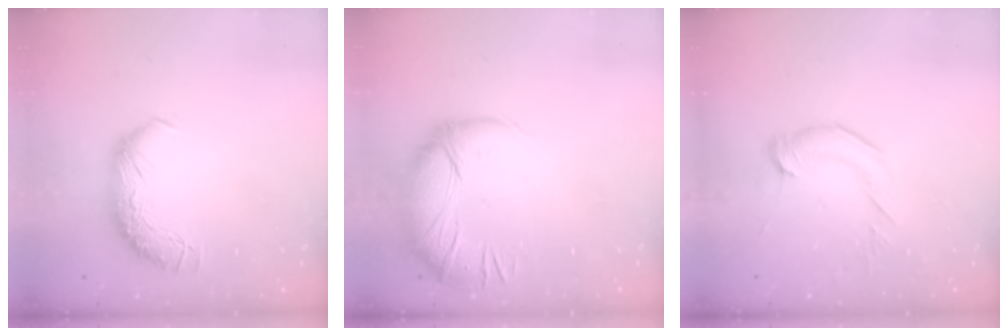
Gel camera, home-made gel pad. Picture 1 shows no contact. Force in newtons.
{"total": 2.9, "press": 0.4, "slide": 2.9}
{"total": 2.1, "press": 2.1, "slide": 0.5}